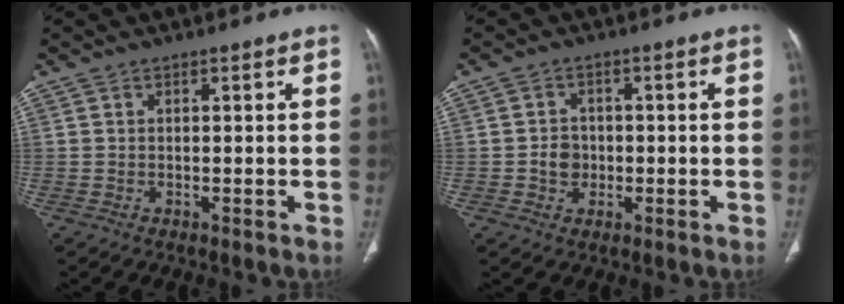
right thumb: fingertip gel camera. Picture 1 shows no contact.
{"total": 3.6, "force": [-0.6, 3.2, 1.6], "torque": [-0.008, 0.007, -0.011]}